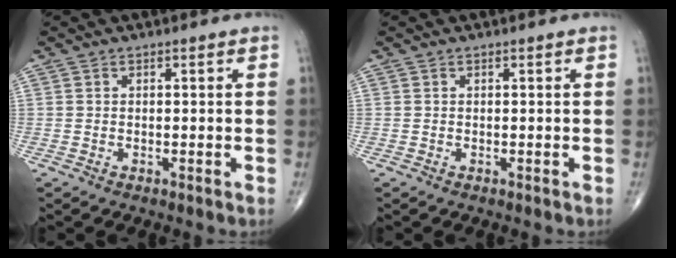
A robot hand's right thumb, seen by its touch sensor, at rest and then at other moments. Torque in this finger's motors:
{"motor_torque": [0.02, 0.02, -0.01, 0.01, 0.00]}